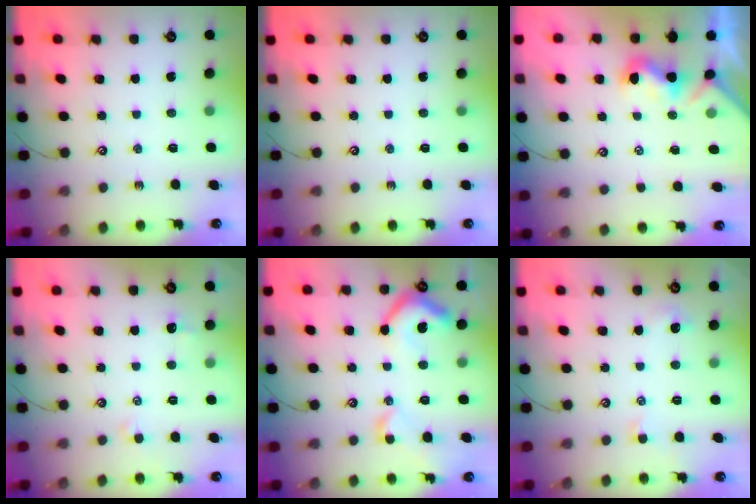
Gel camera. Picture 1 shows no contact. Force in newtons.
{"total": 0.0}
{"total": 1.5, "press": 1.4, "slide": 0.5}
{"total": 0.6, "press": 0.2, "slide": 0.6}
{"total": 11.1, "press": 11.0, "slide": 1.2}
{"total": 0.5, "press": 0.2, "slide": 0.5}